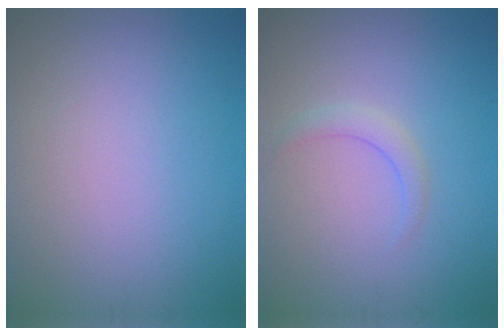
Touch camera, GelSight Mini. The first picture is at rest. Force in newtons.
{"total": 1.4, "press": 1.4, "slide": 0.0}